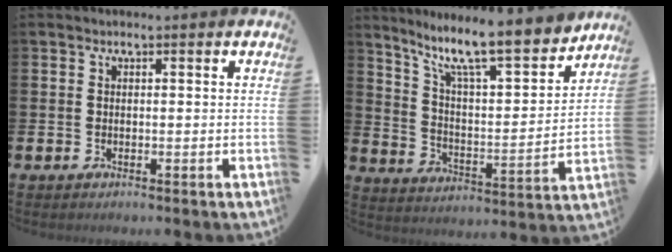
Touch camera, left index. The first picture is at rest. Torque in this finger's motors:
{"motor_torque": [0.36, -0.38, 1.03, 0.21]}